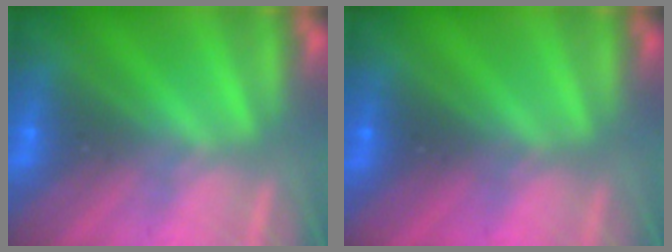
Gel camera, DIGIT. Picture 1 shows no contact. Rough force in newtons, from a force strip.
{"total": 2.2}